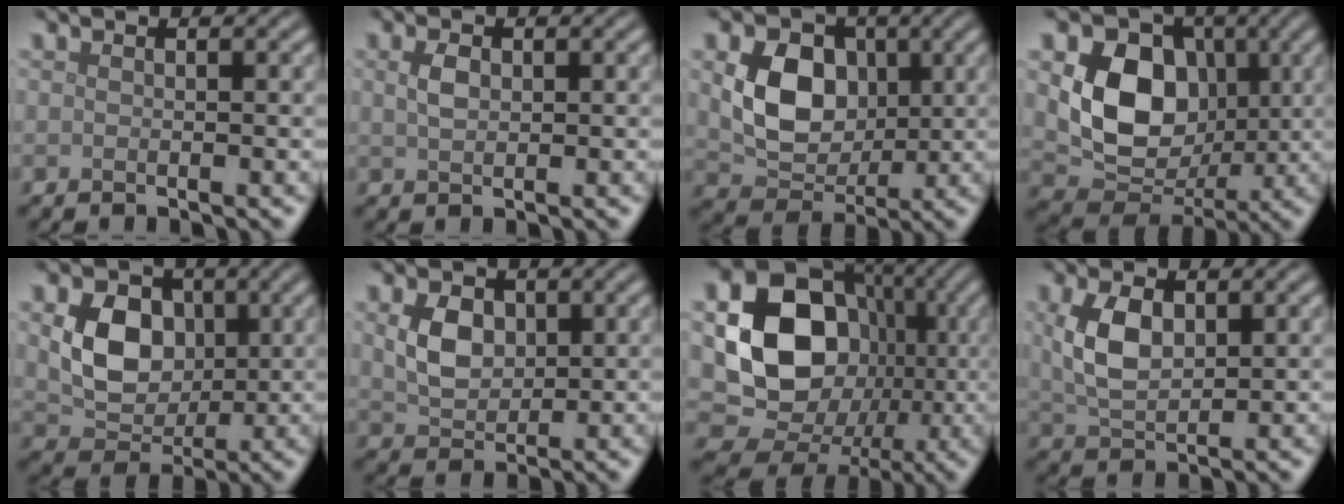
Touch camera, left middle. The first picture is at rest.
{"total": 1.7, "force": [0.5, 1.1, 1.2], "torque": [-0.028, 0.002, 0.011]}
{"total": 6.8, "force": [1.1, 5.2, 4.3], "torque": [-0.081, -0.001, 0.017]}
{"total": 9.7, "force": [1.4, 7.5, 6.0], "torque": [-0.124, -0.011, 0.026]}
{"total": 6.2, "force": [1.0, 4.8, 3.7], "torque": [-0.075, -0.002, 0.015]}
{"total": 3.6, "force": [0.9, 2.6, 2.3], "torque": [-0.050, 0.001, 0.016]}
{"total": 13.2, "force": [0.0, 10.7, 7.7], "torque": [-0.114, -0.015, -0.007]}
{"total": 4.7, "force": [1.3, 2.8, 3.5], "torque": [-0.088, 0.003, 0.029]}